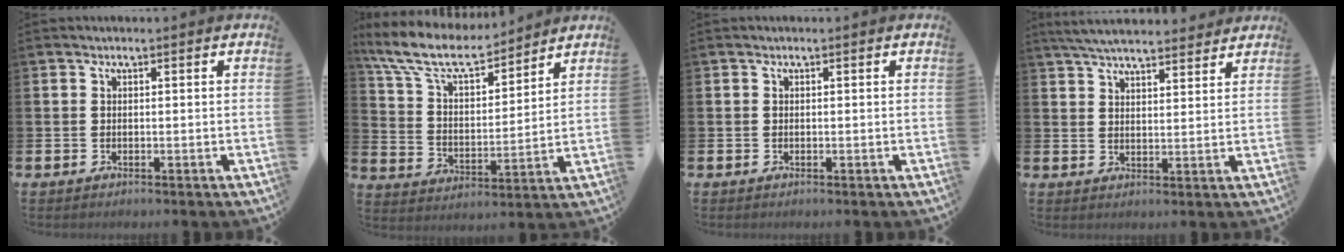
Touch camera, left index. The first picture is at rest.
{"total": 9.8, "force": [8.6, 2.9, 3.8], "torque": [-0.110, -0.048, 0.152]}
{"total": 0.0}
{"total": 5.4, "force": [5.2, 0.8, 1.3], "torque": [-0.033, -0.025, 0.093]}